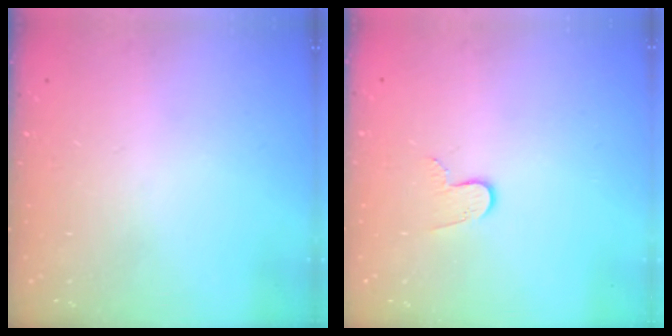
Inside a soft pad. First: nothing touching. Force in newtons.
{"total": 6.0, "press": 6.0, "slide": 0.5}